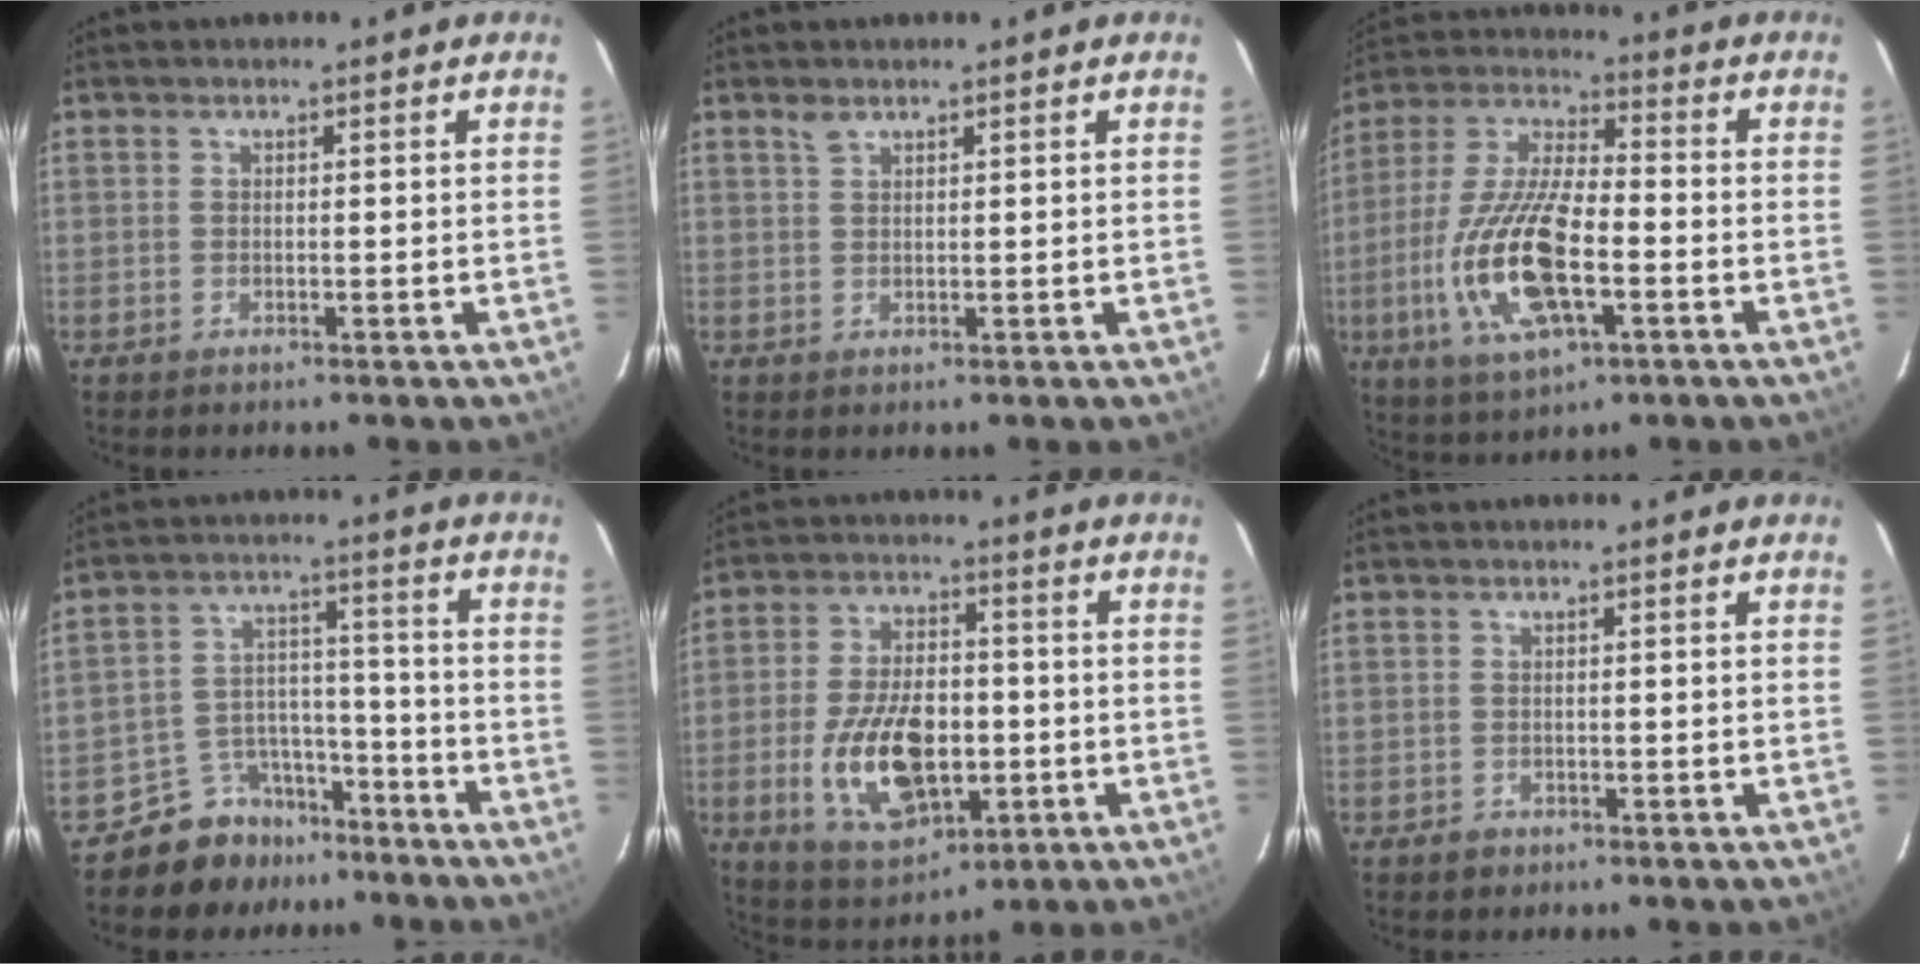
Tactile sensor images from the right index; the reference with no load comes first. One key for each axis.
{"total": 1.5, "fx": 1.2, "fy": 0.7, "fz": 0.7, "tx": -0.010, "ty": 0.003, "tz": 0.022}
{"total": 18.2, "fx": -5.2, "fy": 7.0, "fz": 16.0, "tx": -0.342, "ty": -0.010, "tz": -0.098}
{"total": 9.8, "fx": -7.8, "fy": 5.9, "fz": 0.3, "tx": -0.016, "ty": 0.058, "tz": -0.120}
{"total": 16.0, "fx": -3.6, "fy": 9.0, "fz": 12.7, "tx": -0.253, "ty": 0.000, "tz": -0.045}
{"total": 1.7, "fx": -0.6, "fy": 1.6, "fz": 0.2, "tx": -0.001, "ty": 0.003, "tz": -0.004}